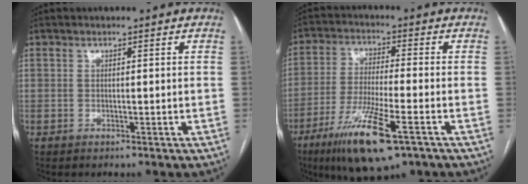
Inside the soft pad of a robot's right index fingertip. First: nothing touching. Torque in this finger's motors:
{"motor_torque": [1.27, -0.54, 0.48, 0.12]}